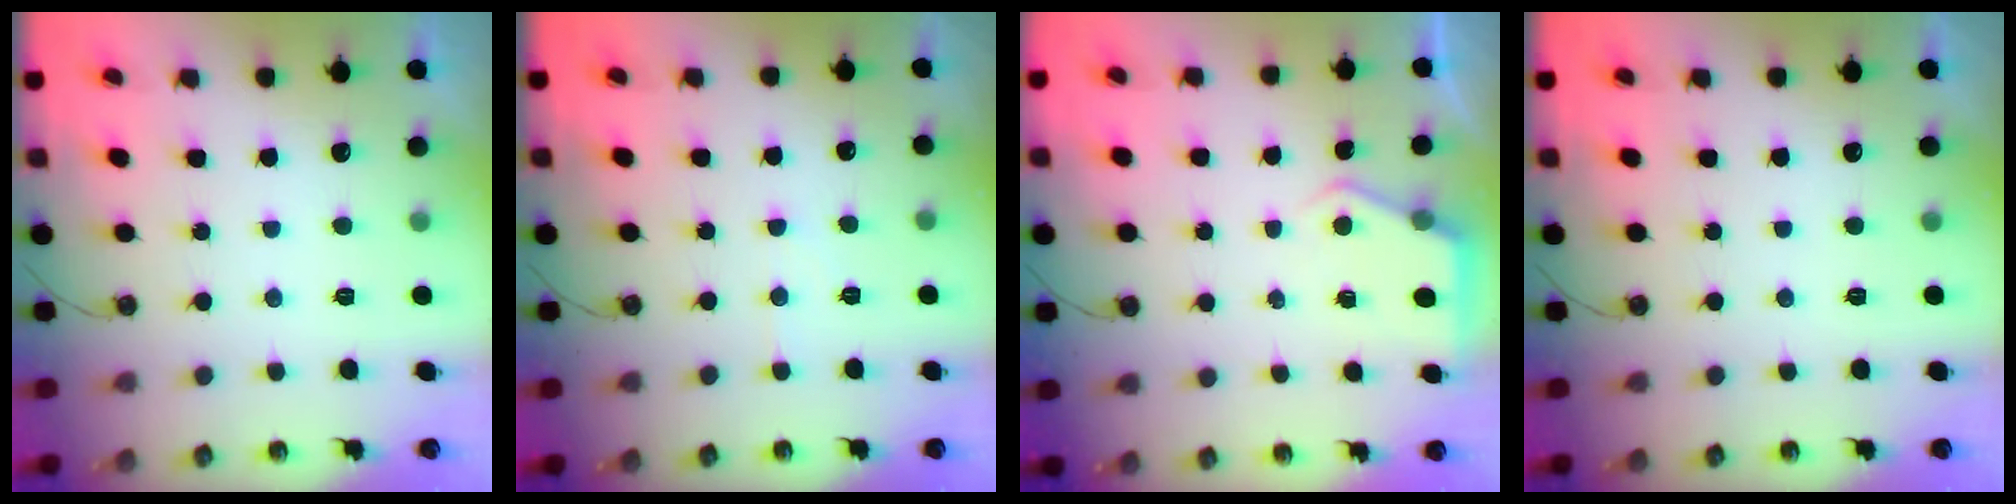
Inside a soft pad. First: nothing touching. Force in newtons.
{"total": 3.9, "press": 3.9, "slide": 0.6}
{"total": 3.3, "press": 3.3, "slide": 0.5}
{"total": 0.0}